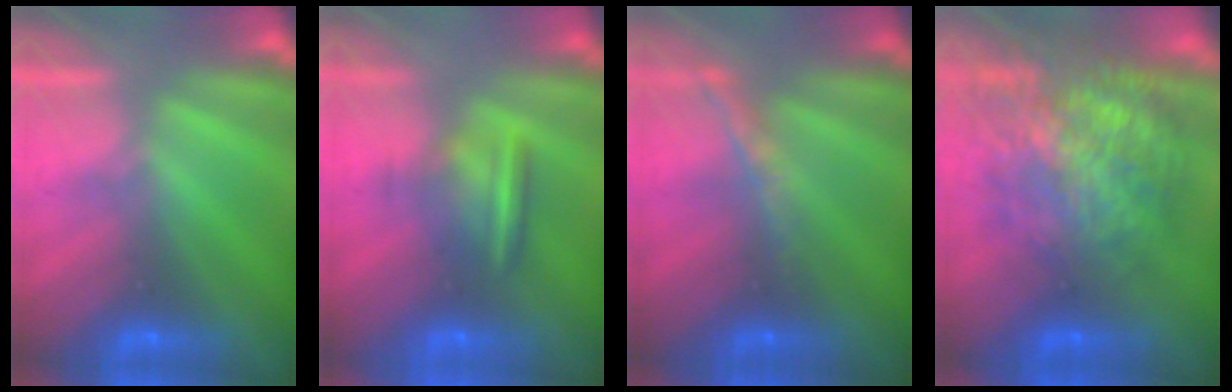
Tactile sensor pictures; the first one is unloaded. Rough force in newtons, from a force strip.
{"total": 8.7}
{"total": 1.4}
{"total": 7.0}